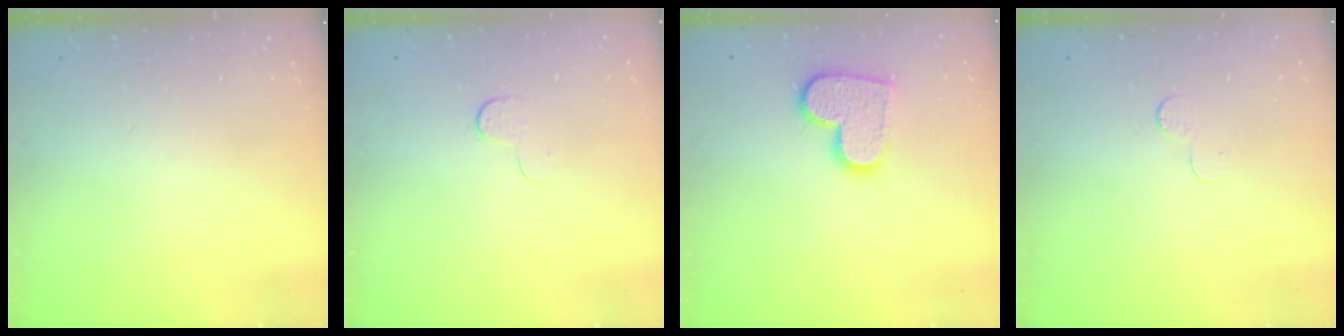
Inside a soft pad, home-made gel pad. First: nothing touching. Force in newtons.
{"total": 3.3, "press": 3.3, "slide": 0.4}
{"total": 12.7, "press": 12.7, "slide": 0.5}
{"total": 2.6, "press": 2.6, "slide": 0.2}